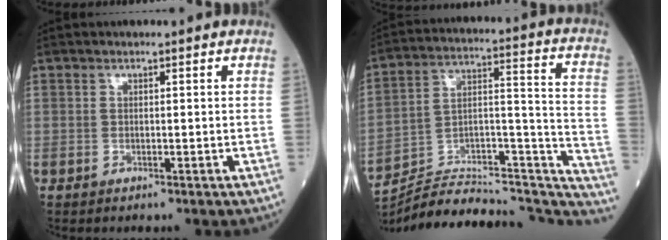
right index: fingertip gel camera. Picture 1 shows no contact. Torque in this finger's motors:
{"motor_torque": [-0.59, -0.85, -0.51, -0.07]}